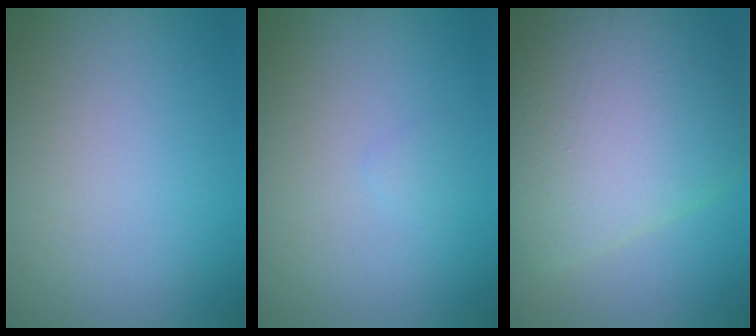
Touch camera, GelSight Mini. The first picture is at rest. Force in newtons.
{"total": 0.5, "press": 0.5, "slide": 0.1}
{"total": 12.5, "press": 12.5, "slide": 0.3}